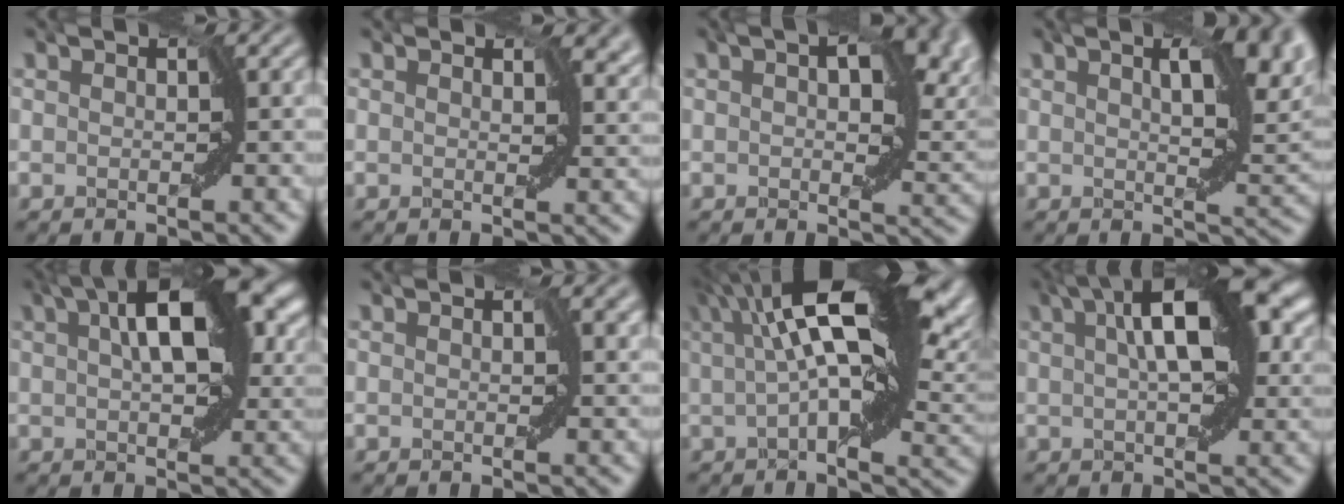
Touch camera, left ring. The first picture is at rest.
{"total": 2.9, "force": [1.3, 1.8, 1.9], "torque": [-0.022, -0.006, 0.019]}
{"total": 11.7, "force": [2.9, 6.0, 9.7], "torque": [-0.135, 0.003, 0.047]}
{"total": 9.8, "force": [2.8, 4.0, 8.6], "torque": [-0.128, 0.009, 0.038]}
{"total": 11.3, "force": [4.0, 5.0, 9.3], "torque": [-0.140, 0.010, 0.057]}
{"total": 1.4, "force": [0.6, 0.7, 1.1], "torque": [-0.018, -0.001, 0.007]}
{"total": 13.7, "force": [5.5, 3.6, 12.1], "torque": [-0.196, 0.019, 0.085]}
{"total": 10.1, "force": [3.5, 3.8, 8.7], "torque": [-0.130, 0.013, 0.047]}